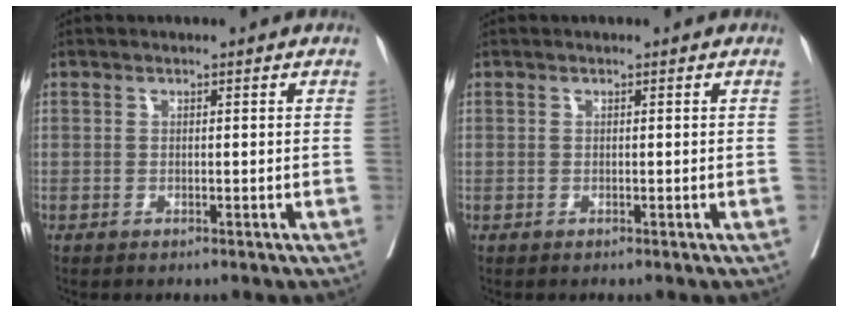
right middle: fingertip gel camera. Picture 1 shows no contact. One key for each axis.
{"total": 0.0}